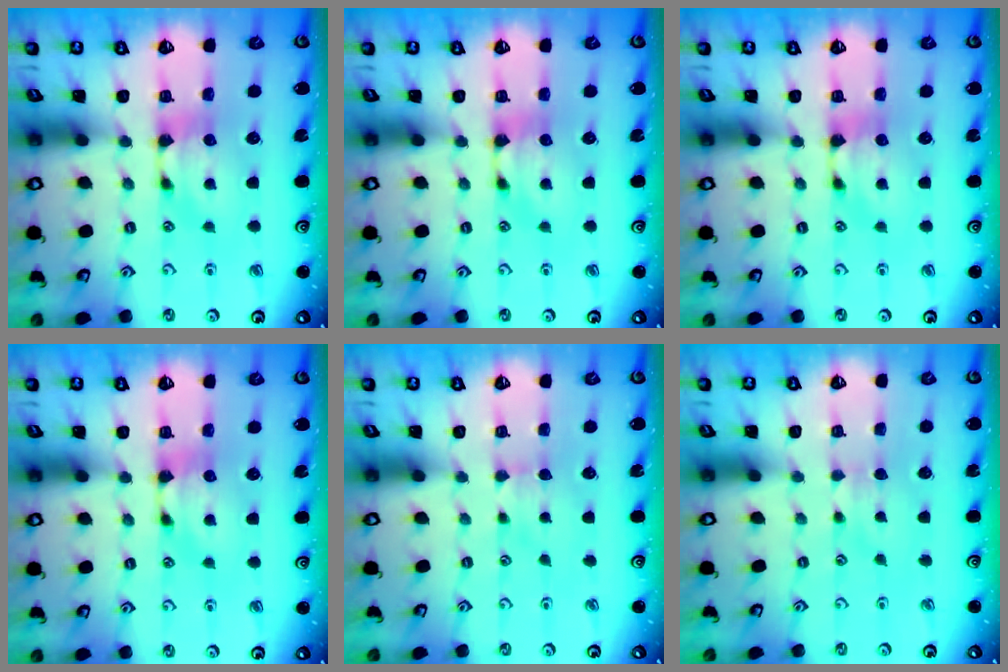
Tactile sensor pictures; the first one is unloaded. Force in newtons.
{"total": 0.0}
{"total": 0.0}
{"total": 0.0}
{"total": 2.0, "press": 1.9, "slide": 0.5}
{"total": 2.1, "press": 2.0, "slide": 0.4}